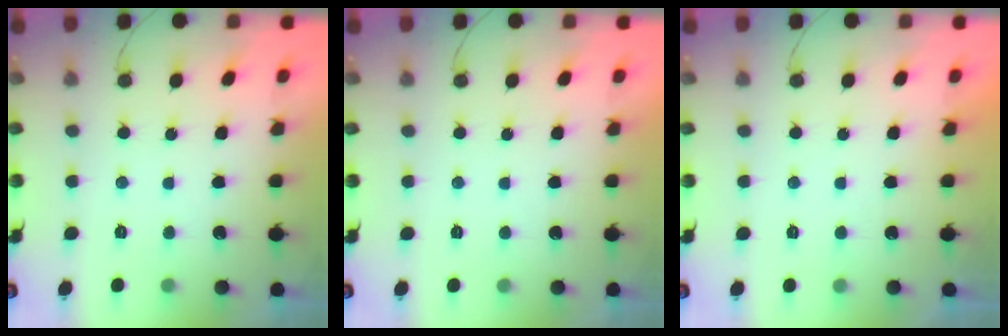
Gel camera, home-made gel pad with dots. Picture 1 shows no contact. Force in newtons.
{"total": 1.7, "press": 1.7, "slide": 0.1}
{"total": 2.0, "press": 2.0, "slide": 0.1}